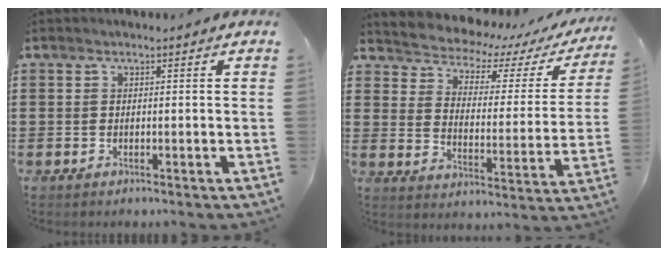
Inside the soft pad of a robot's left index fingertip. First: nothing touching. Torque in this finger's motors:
{"motor_torque": [1.74, -0.39, 0.39, 0.05]}